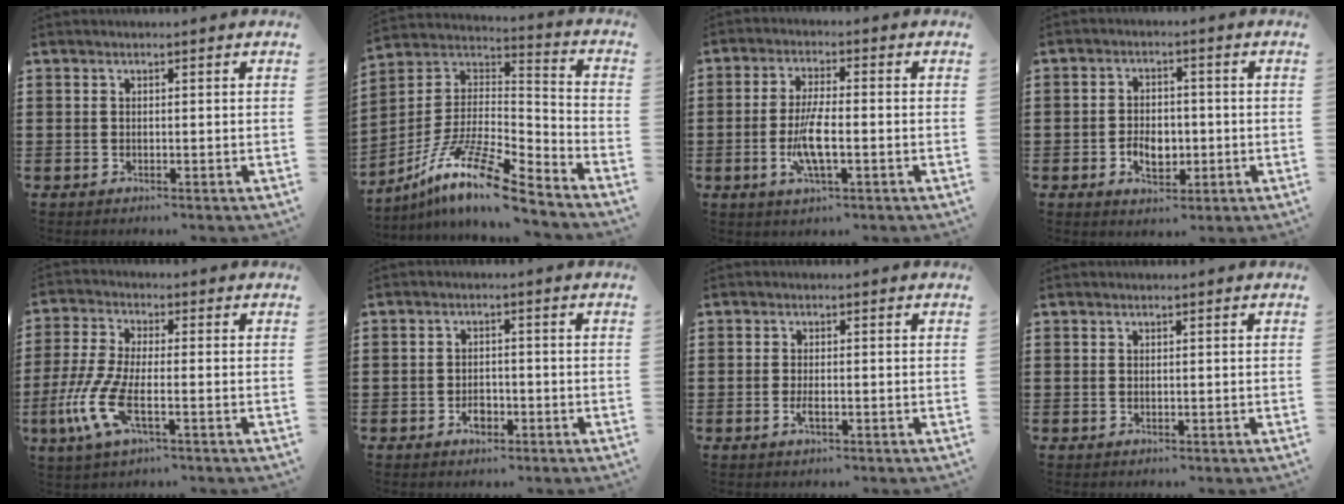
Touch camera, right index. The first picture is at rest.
{"total": 13.3, "force": [-9.8, 2.1, 8.6], "torque": [-0.171, 0.013, -0.190]}
{"total": 6.6, "force": [-1.8, 1.6, 6.2], "torque": [-0.130, -0.011, -0.037]}
{"total": 4.6, "force": [-1.3, 3.0, 3.2], "torque": [-0.055, 0.003, -0.025]}
{"total": 8.4, "force": [-3.5, 2.7, 7.1], "torque": [-0.182, -0.018, -0.073]}
{"total": 2.5, "force": [-1.3, 1.7, 1.3], "torque": [-0.025, 0.003, -0.026]}
{"total": 1.8, "force": [-0.7, 0.5, 1.6], "torque": [-0.036, -0.003, -0.014]}
{"total": 0.0}